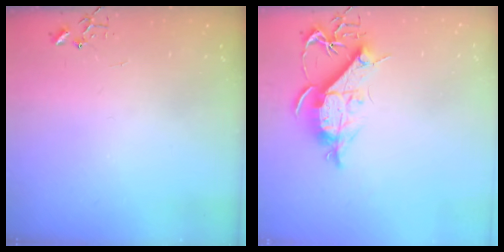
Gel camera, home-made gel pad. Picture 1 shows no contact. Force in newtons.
{"total": 10.6, "press": 10.5, "slide": 1.2}